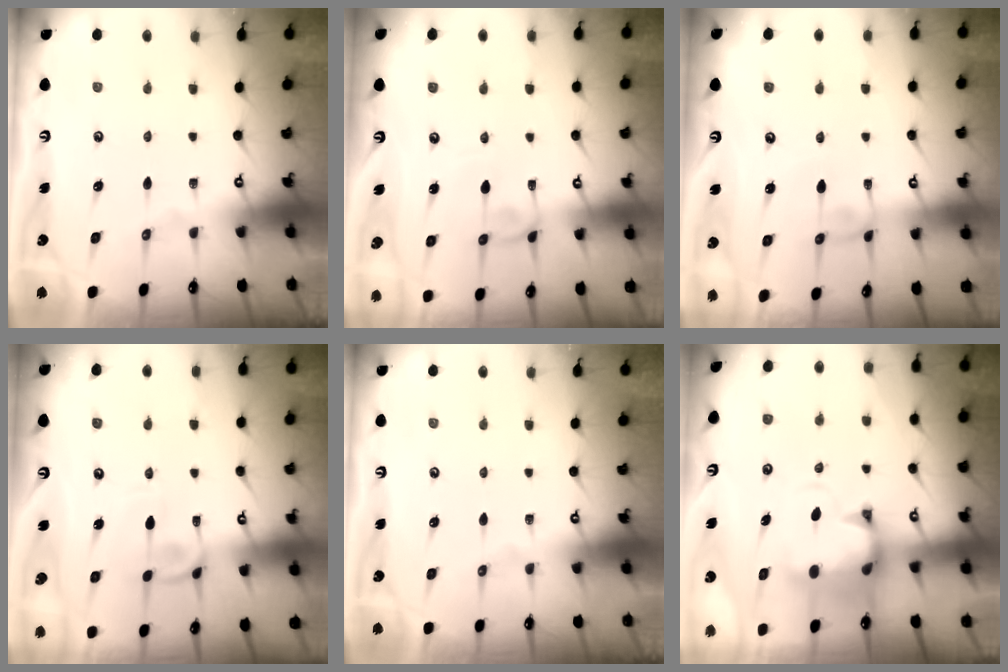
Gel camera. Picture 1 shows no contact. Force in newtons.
{"total": 1.4, "press": 1.4, "slide": 0.2}
{"total": 2.9, "press": 2.9, "slide": 0.2}
{"total": 1.6, "press": 1.5, "slide": 0.6}
{"total": 0.0}
{"total": 2.8, "press": 2.4, "slide": 1.4}